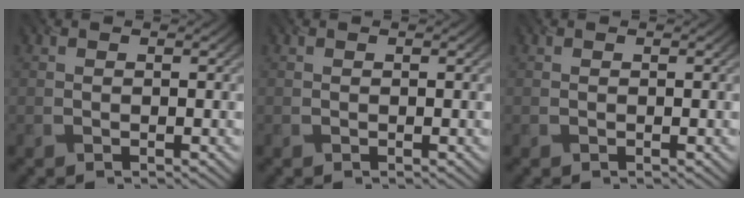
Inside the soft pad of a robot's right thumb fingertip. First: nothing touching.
{"total": 0.0}
{"total": 0.0}